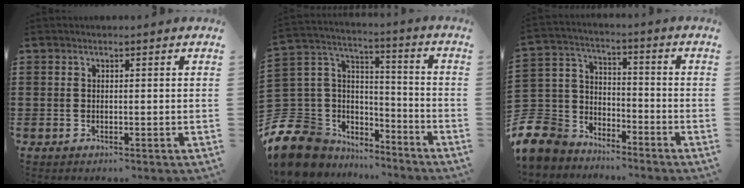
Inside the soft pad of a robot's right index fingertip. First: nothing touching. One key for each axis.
{"total": 10.2, "fx": -6.2, "fy": 7.8, "fz": 2.1, "tx": -0.106, "ty": -0.005, "tz": -0.120}
{"total": 7.6, "fx": -5.4, "fy": 5.2, "fz": 0.7, "tx": -0.079, "ty": -0.006, "tz": -0.116}